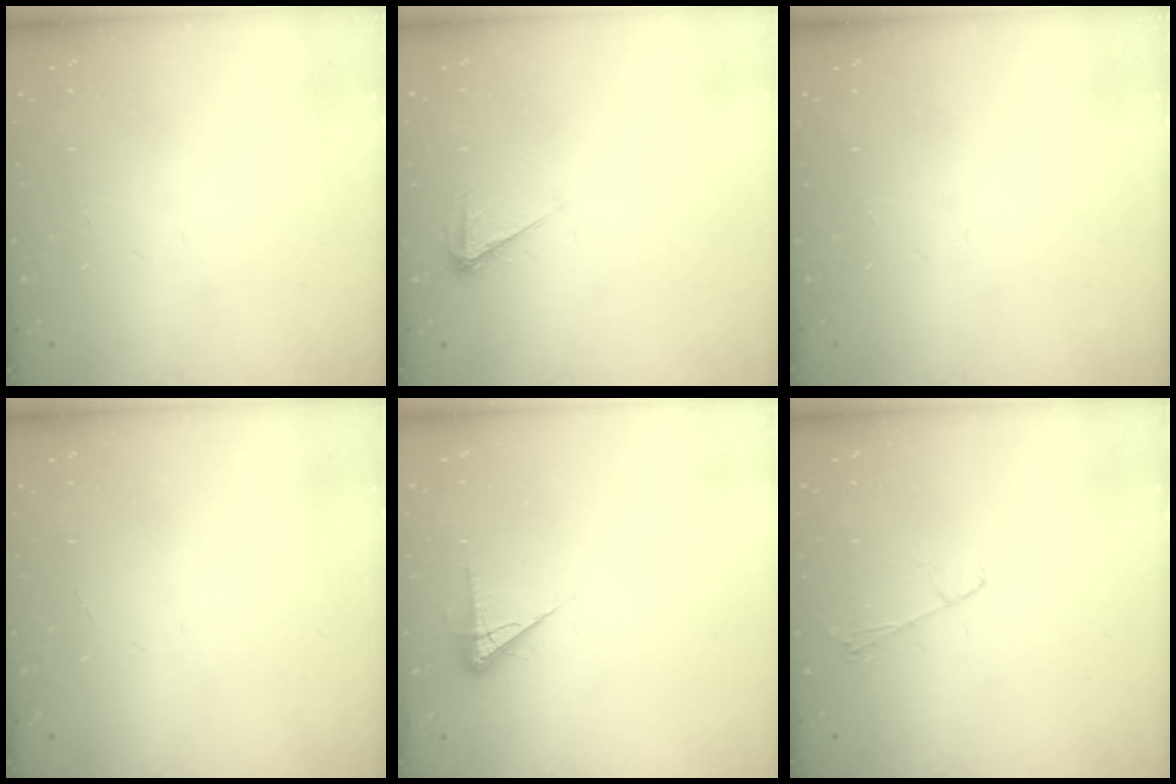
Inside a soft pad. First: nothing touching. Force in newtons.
{"total": 4.9, "press": 4.8, "slide": 0.7}
{"total": 0.0}
{"total": 0.0}
{"total": 4.8, "press": 4.7, "slide": 0.9}
{"total": 4.9, "press": 4.9, "slide": 0.6}